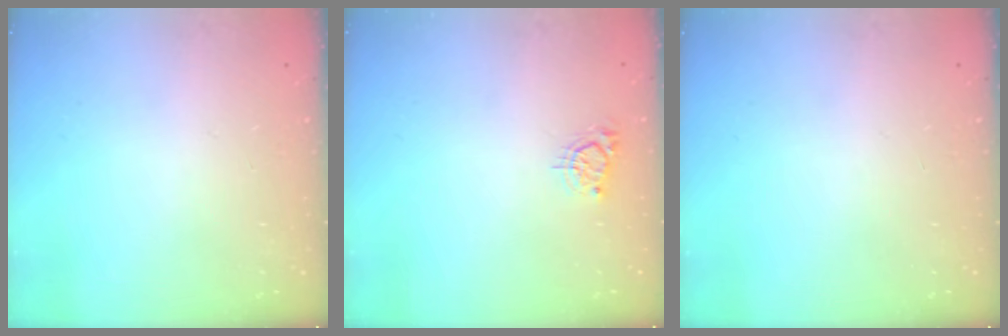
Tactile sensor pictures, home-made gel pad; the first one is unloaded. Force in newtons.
{"total": 2.5, "press": 2.5, "slide": 0.4}
{"total": 0.0}